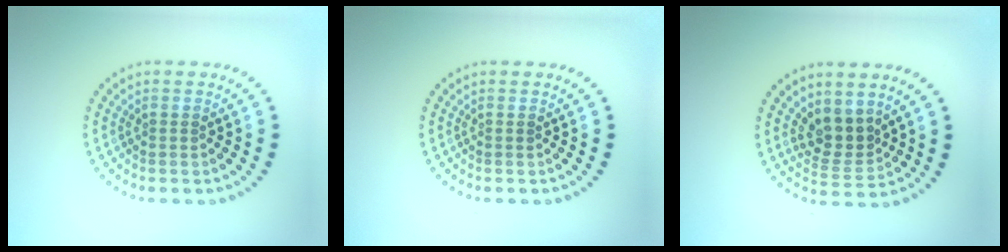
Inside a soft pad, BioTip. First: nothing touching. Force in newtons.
{"total": 0.0}
{"total": 3.1, "press": 2.6, "slide": 1.7}